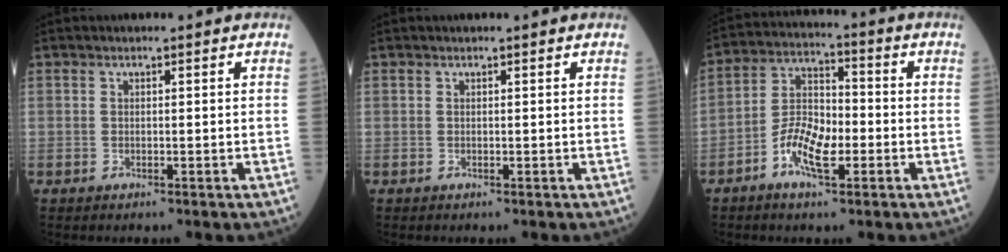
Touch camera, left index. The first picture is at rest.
{"total": 0.0}
{"total": 8.5, "force": [-3.5, 3.3, 7.0], "torque": [-0.145, 0.008, -0.069]}